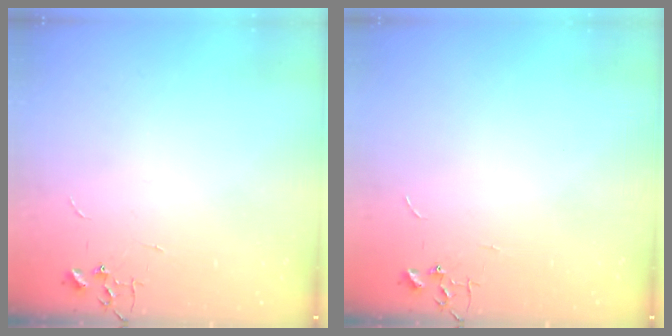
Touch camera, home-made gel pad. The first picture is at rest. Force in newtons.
{"total": 0.0}